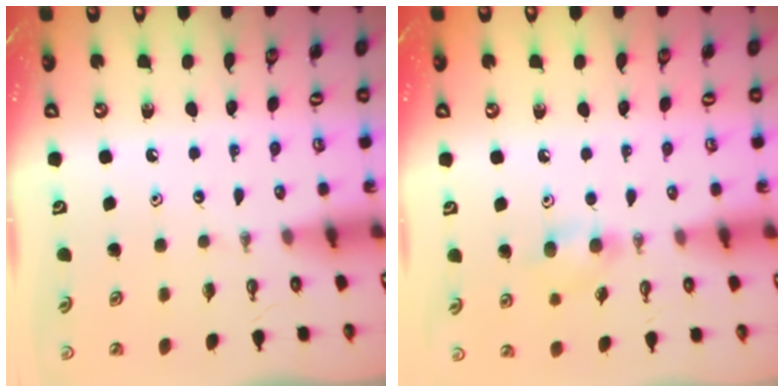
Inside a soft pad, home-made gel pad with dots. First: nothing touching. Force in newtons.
{"total": 7.4, "press": 7.2, "slide": 1.4}